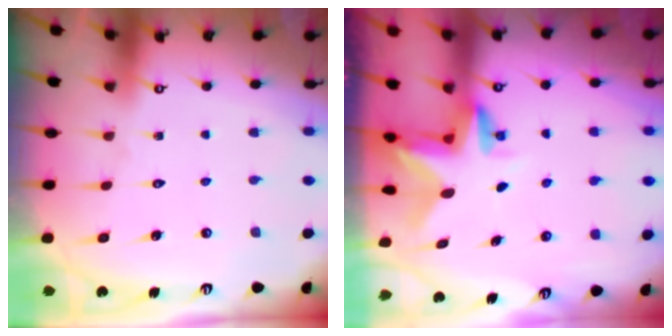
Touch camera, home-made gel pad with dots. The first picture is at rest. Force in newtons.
{"total": 3.5, "press": 3.5, "slide": 0.2}